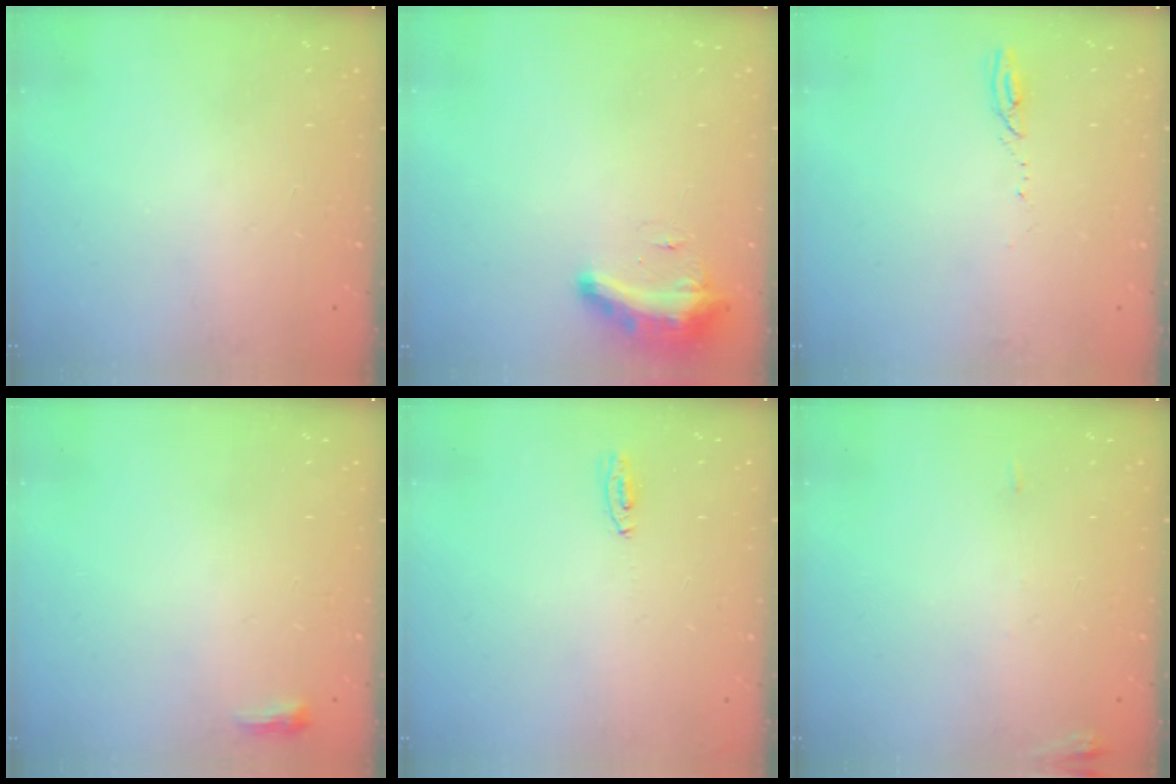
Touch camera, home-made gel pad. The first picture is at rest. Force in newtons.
{"total": 9.0, "press": 9.0, "slide": 0.9}
{"total": 3.0, "press": 3.0, "slide": 0.4}
{"total": 2.9, "press": 2.8, "slide": 0.8}
{"total": 3.3, "press": 3.0, "slide": 1.5}
{"total": 5.4, "press": 5.3, "slide": 1.0}